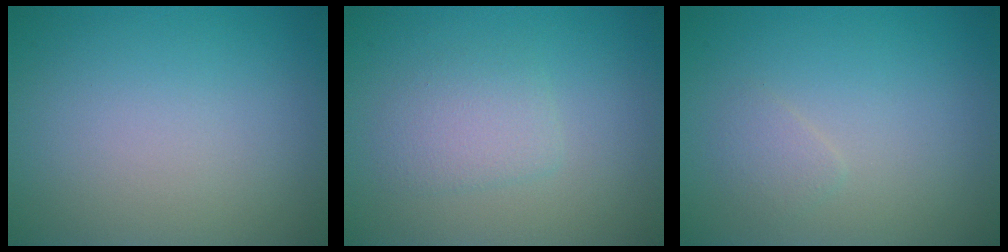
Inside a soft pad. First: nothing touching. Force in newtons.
{"total": 2.1, "press": 2.1, "slide": 0.1}
{"total": 1.0, "press": 1.0, "slide": 0.0}